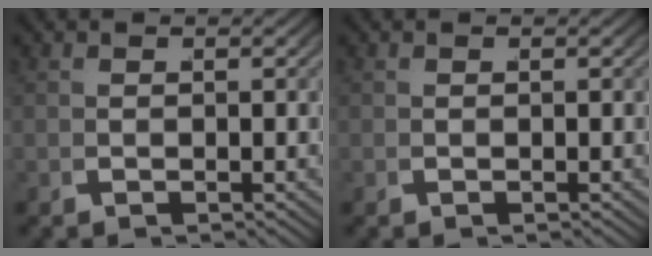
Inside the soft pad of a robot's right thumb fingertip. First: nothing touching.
{"total": 0.0}